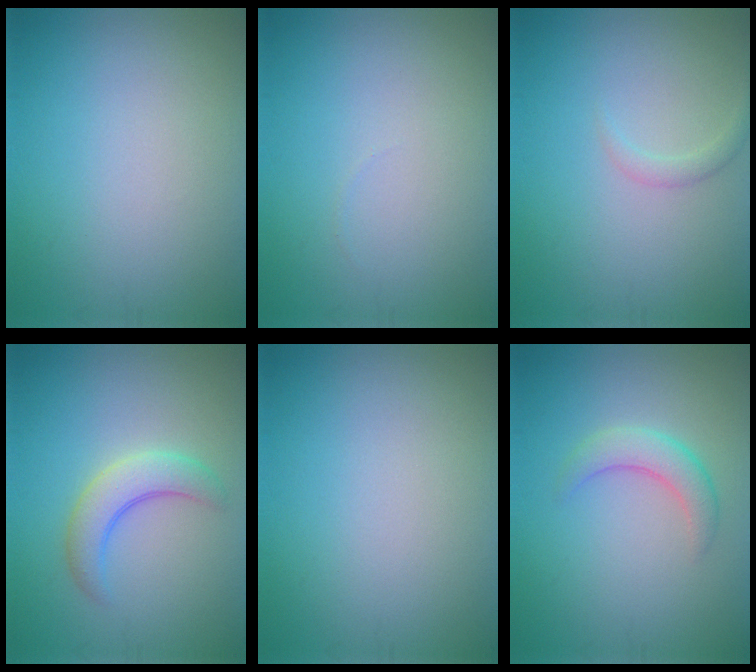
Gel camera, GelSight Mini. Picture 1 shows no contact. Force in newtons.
{"total": 0.0}
{"total": 1.0, "press": 1.0, "slide": 0.1}
{"total": 3.5, "press": 3.5, "slide": 0.3}
{"total": 0.0}
{"total": 2.6, "press": 2.6, "slide": 0.3}